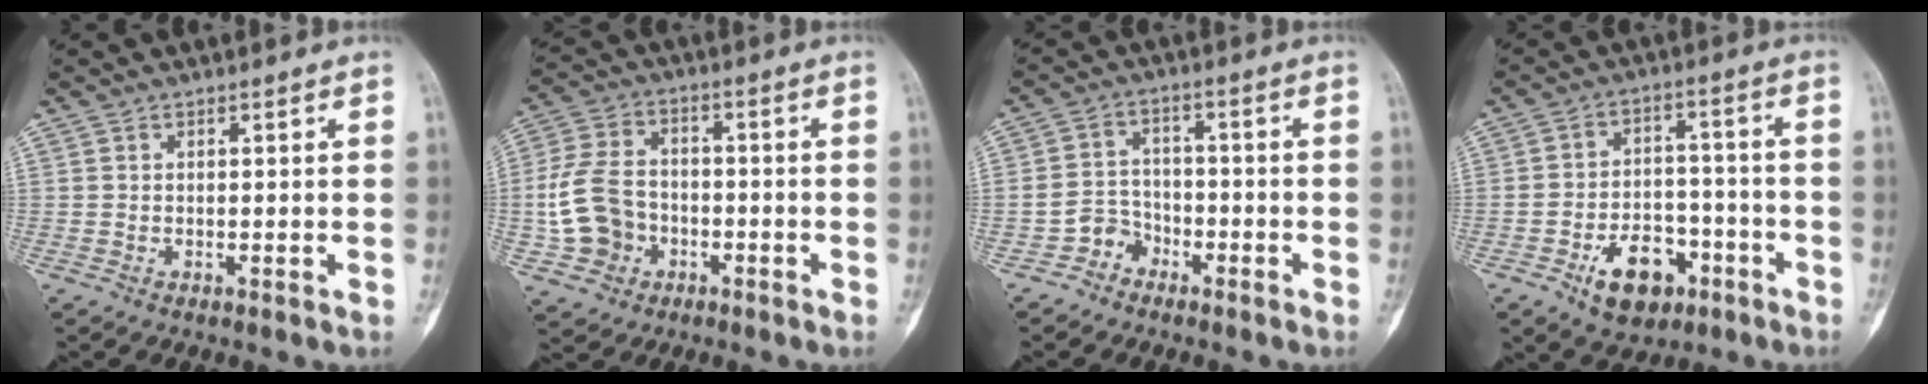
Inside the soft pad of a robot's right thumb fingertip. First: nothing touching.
{"total": 11.4, "force": [-2.8, 9.1, 6.3], "torque": [-0.110, 0.026, -0.054]}
{"total": 4.9, "force": [-3.2, 3.6, 0.5], "torque": [0.022, 0.031, -0.063]}
{"total": 11.2, "force": [-5.7, 7.1, 6.4], "torque": [-0.067, 0.039, -0.084]}